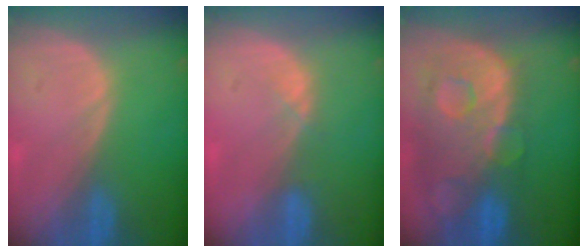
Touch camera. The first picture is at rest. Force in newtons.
{"total": 1.4, "press": 1.2, "slide": 0.7}
{"total": 13.4, "press": 11.0, "slide": 7.6}